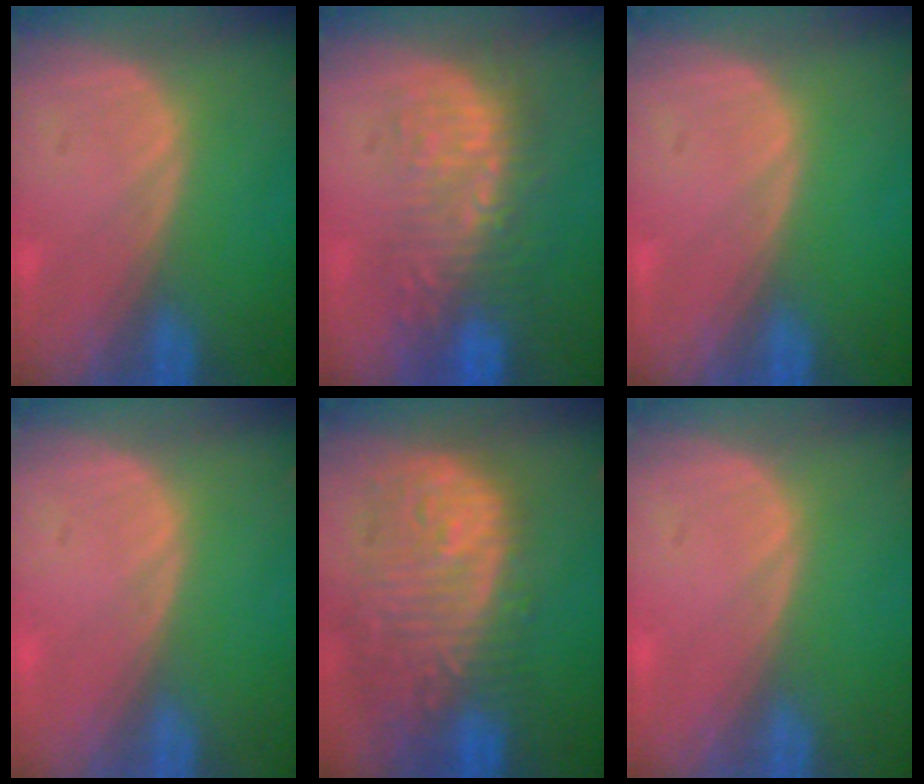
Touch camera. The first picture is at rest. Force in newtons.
{"total": 9.2, "press": 8.6, "slide": 3.1}
{"total": 0.0}
{"total": 0.0}
{"total": 13.3, "press": 11.2, "slide": 7.1}
{"total": 0.0}